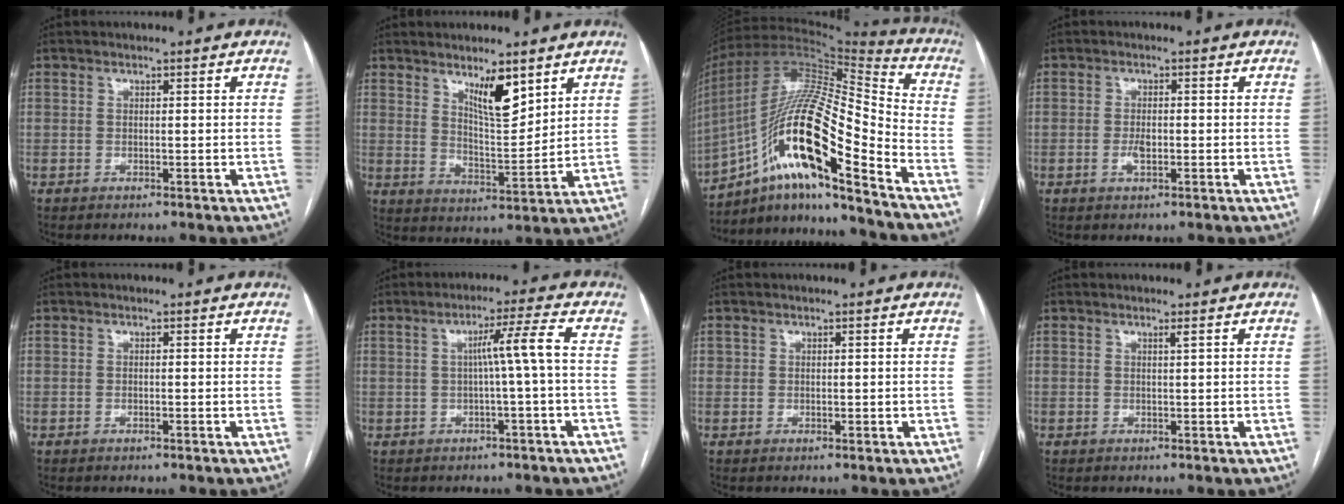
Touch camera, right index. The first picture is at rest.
{"total": 7.5, "force": [4.8, 1.7, 5.5], "torque": [-0.099, -0.011, 0.087]}
{"total": 22.2, "force": [-11.9, 3.1, 18.5], "torque": [-0.364, 0.002, -0.211]}
{"total": 2.1, "force": [-0.5, 0.7, 1.9], "torque": [-0.037, 0.000, -0.007]}
{"total": 0.0}
{"total": 5.2, "force": [-0.1, -1.2, 5.0], "torque": [-0.083, 0.012, 0.002]}
{"total": 0.7, "force": [0.2, 0.6, 0.2], "torque": [0.003, 0.000, 0.002]}
{"total": 0.5, "force": [0.3, -0.2, 0.4], "torque": [-0.014, -0.004, 0.009]}